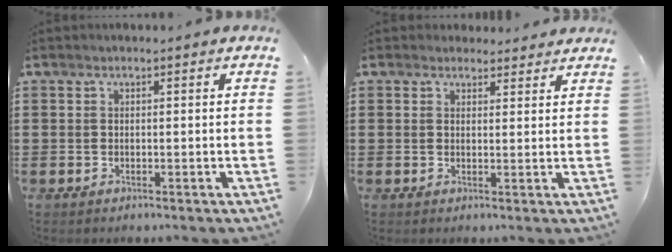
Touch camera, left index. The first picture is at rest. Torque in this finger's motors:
{"motor_torque": [1.25, -0.89, 0.09, 0.00]}